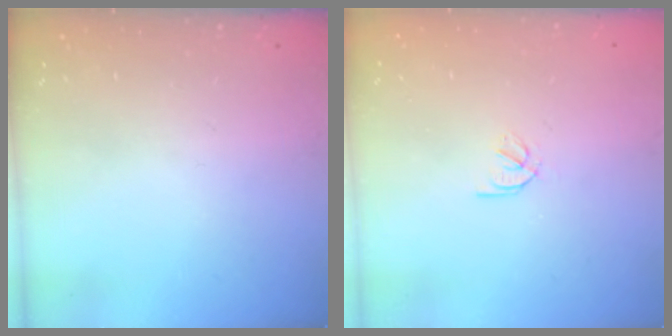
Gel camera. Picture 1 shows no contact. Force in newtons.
{"total": 1.9, "press": 1.9, "slide": 0.3}